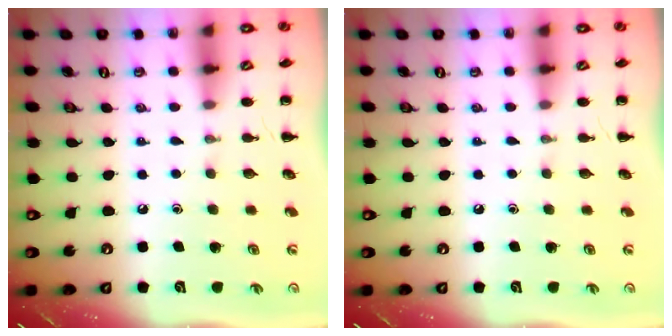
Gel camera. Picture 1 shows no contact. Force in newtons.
{"total": 0.0}